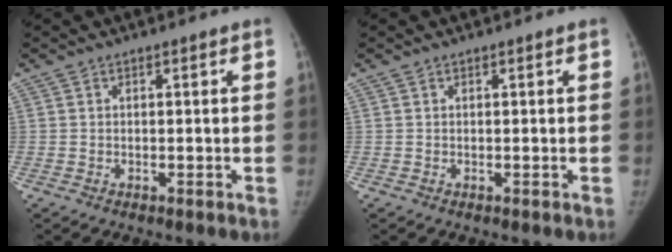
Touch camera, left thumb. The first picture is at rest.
{"total": 0.0}